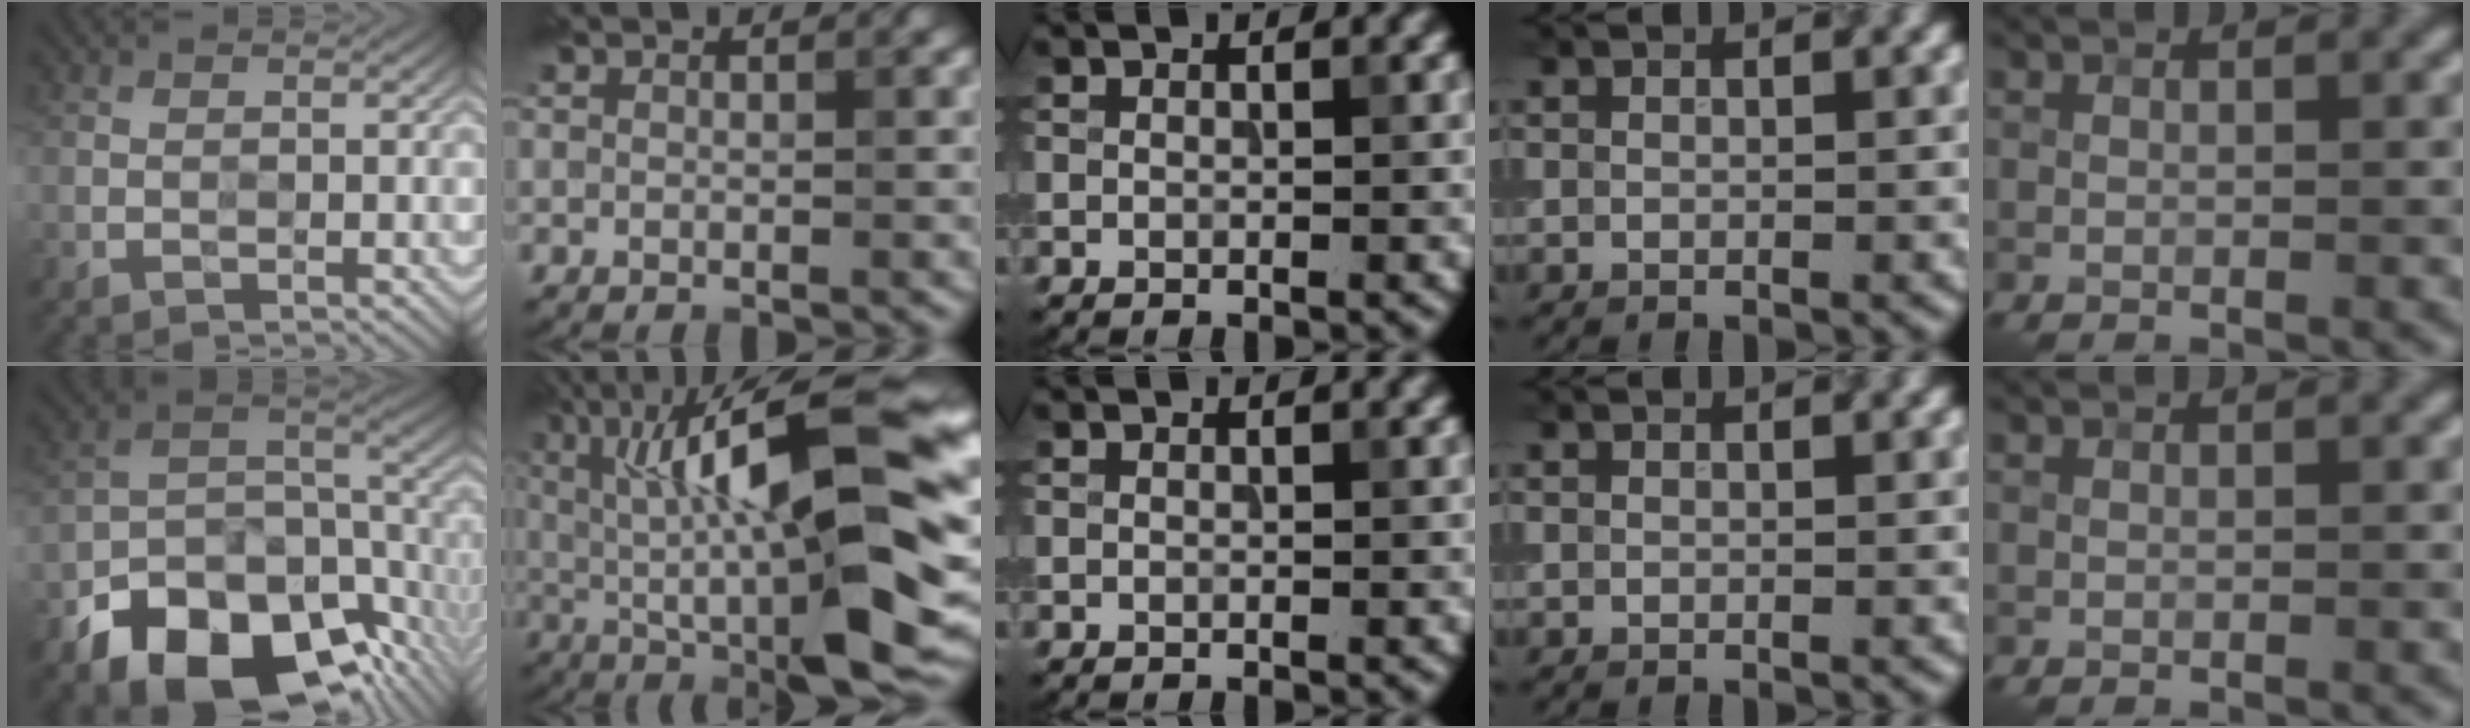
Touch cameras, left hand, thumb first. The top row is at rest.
{"thumb": {"total": 15.9, "force": [-9.1, 8.6, 9.8], "torque": [-0.184, -0.030, -0.156]}, "index": {"total": 17.7, "force": [1.7, 5.1, 16.9], "torque": [-0.247, 0.035, 0.024]}}